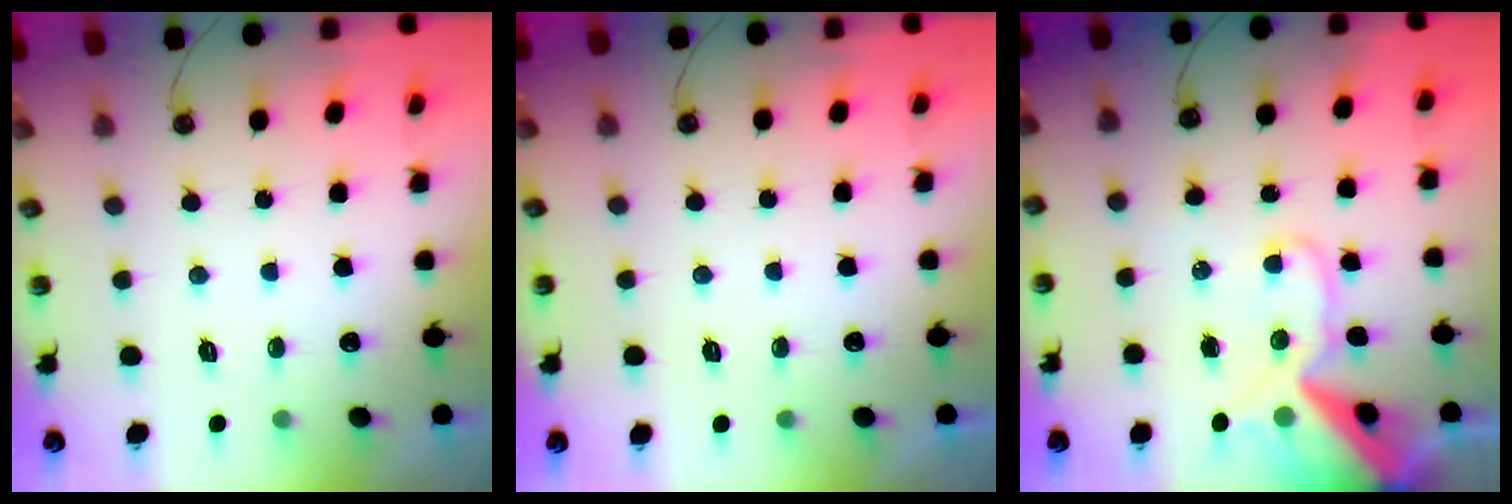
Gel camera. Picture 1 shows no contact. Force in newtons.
{"total": 0.0}
{"total": 18.0, "press": 17.8, "slide": 2.4}